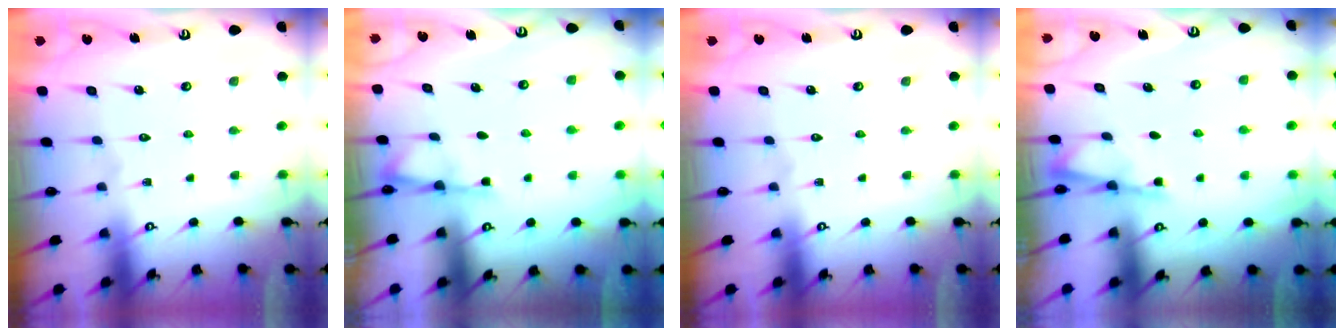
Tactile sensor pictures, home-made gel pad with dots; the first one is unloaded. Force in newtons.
{"total": 2.4, "press": 2.4, "slide": 0.5}
{"total": 0.0}
{"total": 2.6, "press": 2.6, "slide": 0.3}